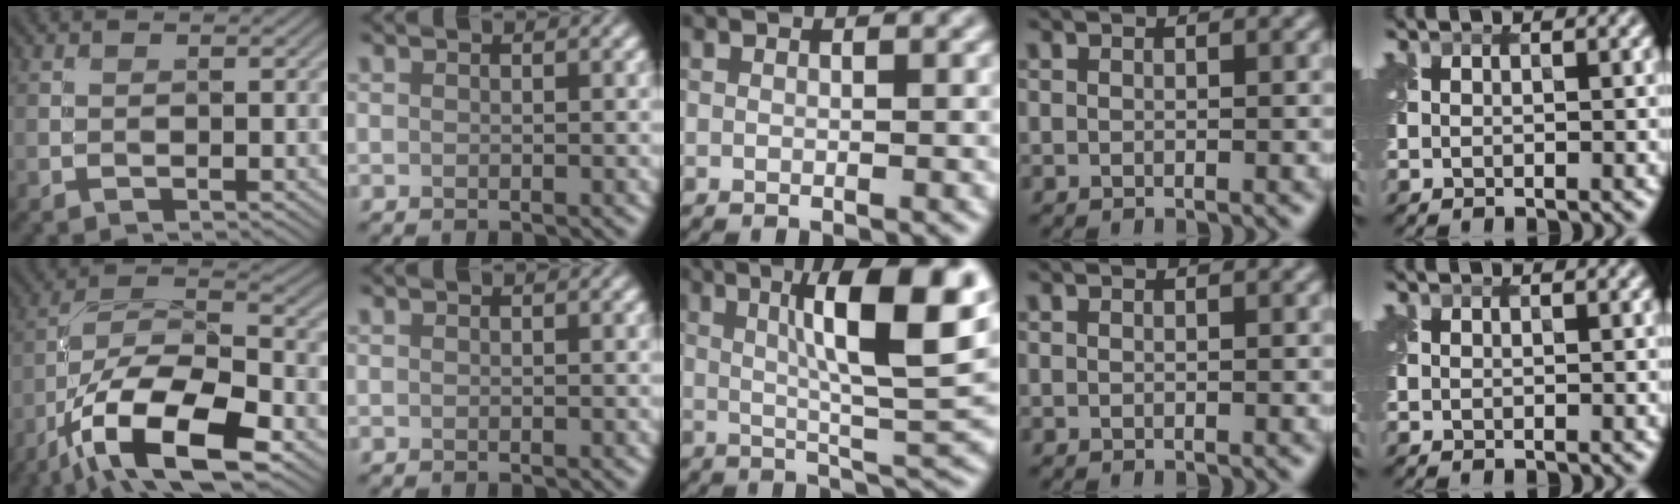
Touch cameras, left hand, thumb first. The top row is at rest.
{"thumb": {"total": 16.0, "force": [-8.6, 6.2, 11.9], "torque": [-0.218, -0.012, -0.171]}, "middle": {"total": 11.3, "force": [3.4, 2.3, 10.6], "torque": [-0.148, 0.012, 0.052]}}